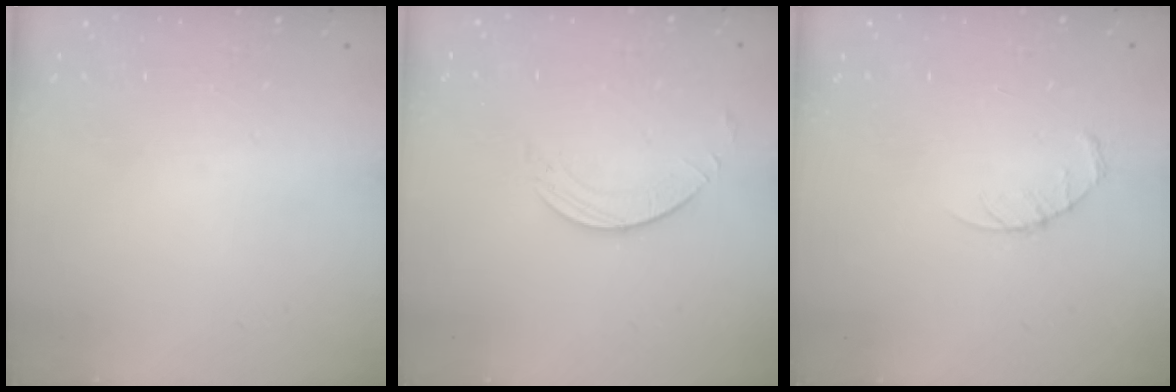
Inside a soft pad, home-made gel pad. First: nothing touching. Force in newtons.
{"total": 1.6, "press": 1.6, "slide": 0.2}
{"total": 3.2, "press": 3.2, "slide": 0.5}